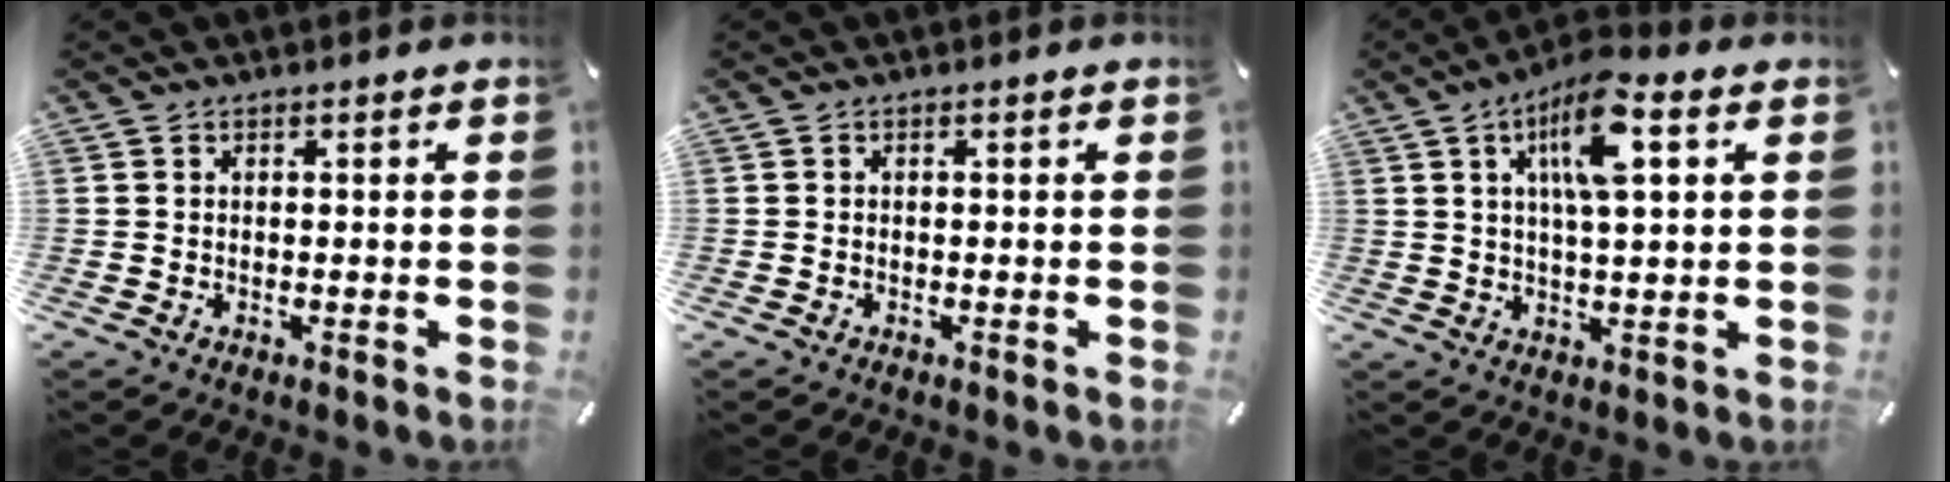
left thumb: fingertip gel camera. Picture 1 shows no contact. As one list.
[{"total": 0.0}, {"total": 11.2, "force": [4.7, 3.1, 9.6], "torque": [-0.168, 0.001, 0.076]}]